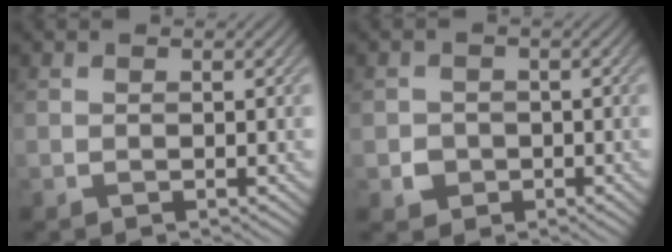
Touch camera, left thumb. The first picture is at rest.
{"total": 2.2, "force": [-0.6, 2.1, 0.5], "torque": [-0.006, 0.000, -0.012]}